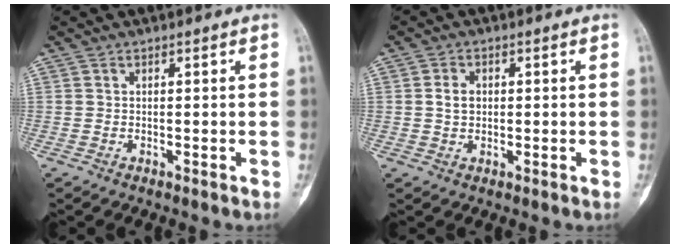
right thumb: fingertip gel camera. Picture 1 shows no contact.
{"total": 2.7, "force": [0.3, 2.0, 1.7], "torque": [-0.025, 0.004, 0.004]}